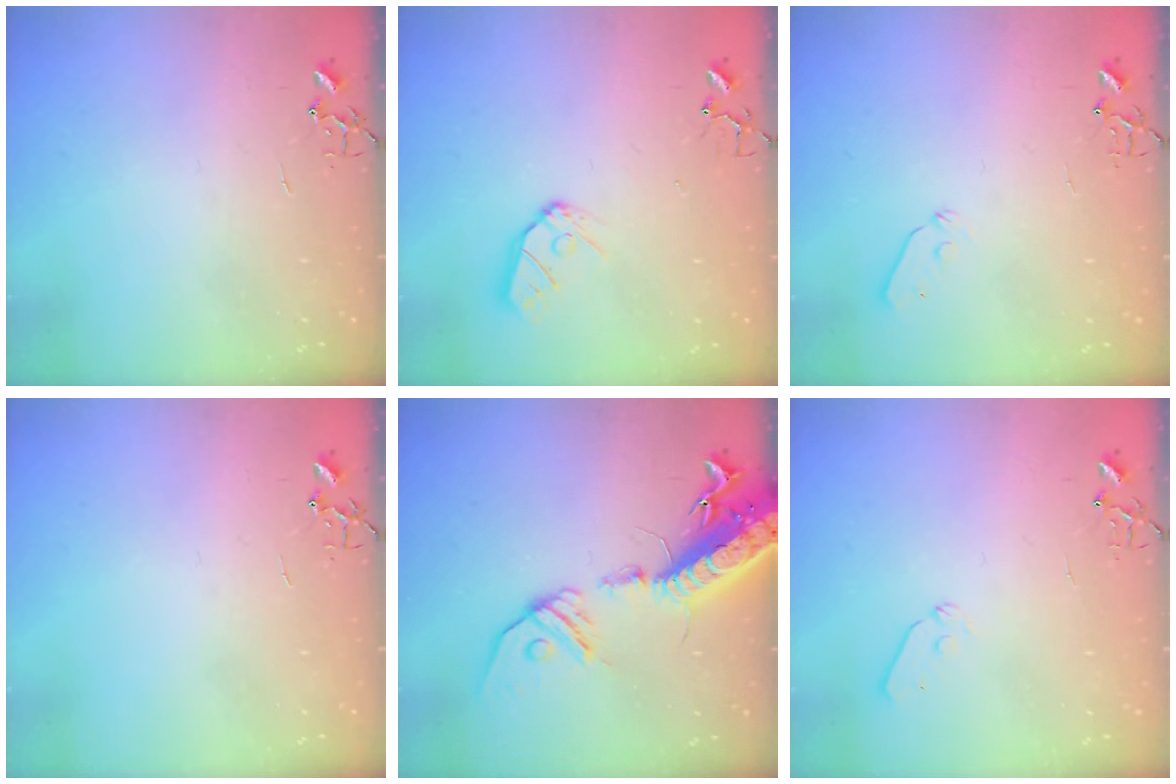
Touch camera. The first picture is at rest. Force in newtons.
{"total": 9.2, "press": 9.2, "slide": 0.8}
{"total": 4.0, "press": 4.0, "slide": 0.5}
{"total": 0.0}
{"total": 20.4, "press": 19.9, "slide": 4.3}
{"total": 4.9, "press": 4.8, "slide": 0.7}